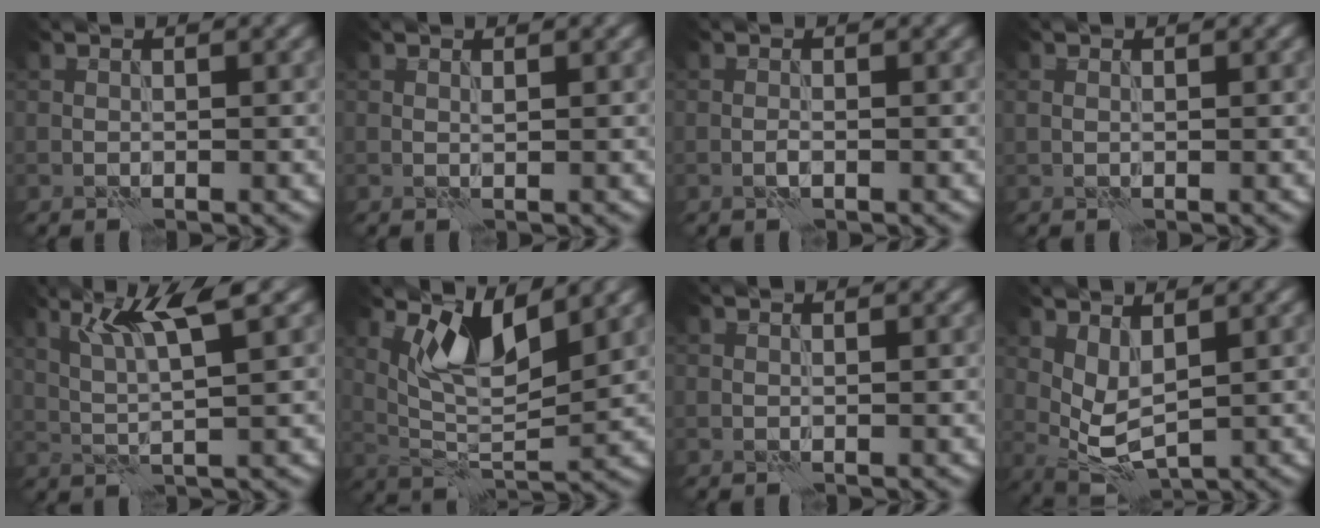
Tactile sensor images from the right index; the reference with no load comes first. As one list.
[{"total": 0.0}, {"total": 0.7, "force": [-0.3, 0.2, 0.6], "torque": [-0.015, 0.000, -0.009]}, {"total": 0.7, "force": [-0.1, 0.6, 0.4], "torque": [-0.007, -0.001, 0.002]}, {"total": 5.1, "force": [2.4, 0.5, 4.5], "torque": [-0.092, 0.001, 0.050]}, {"total": 5.8, "force": [2.9, 1.9, 4.6], "torque": [-0.094, -0.011, 0.055]}, {"total": 0.0}, {"total": 3.2, "force": [1.2, 1.3, 2.7], "torque": [-0.059, -0.007, 0.025]}]